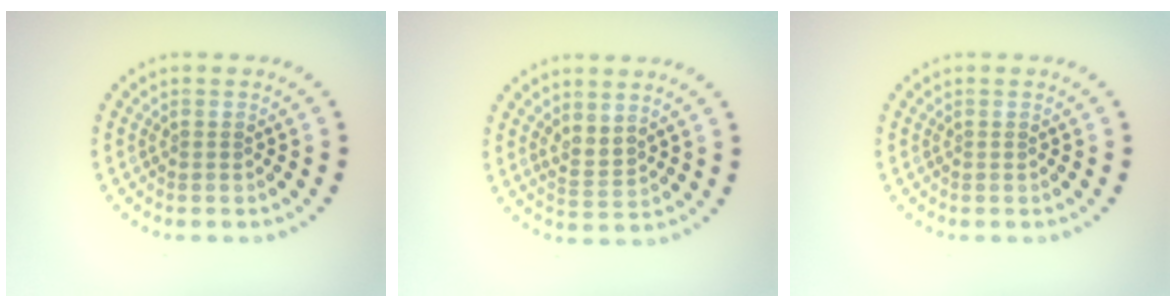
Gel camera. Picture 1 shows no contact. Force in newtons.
{"total": 1.8, "press": 1.5, "slide": 1.1}
{"total": 0.0}